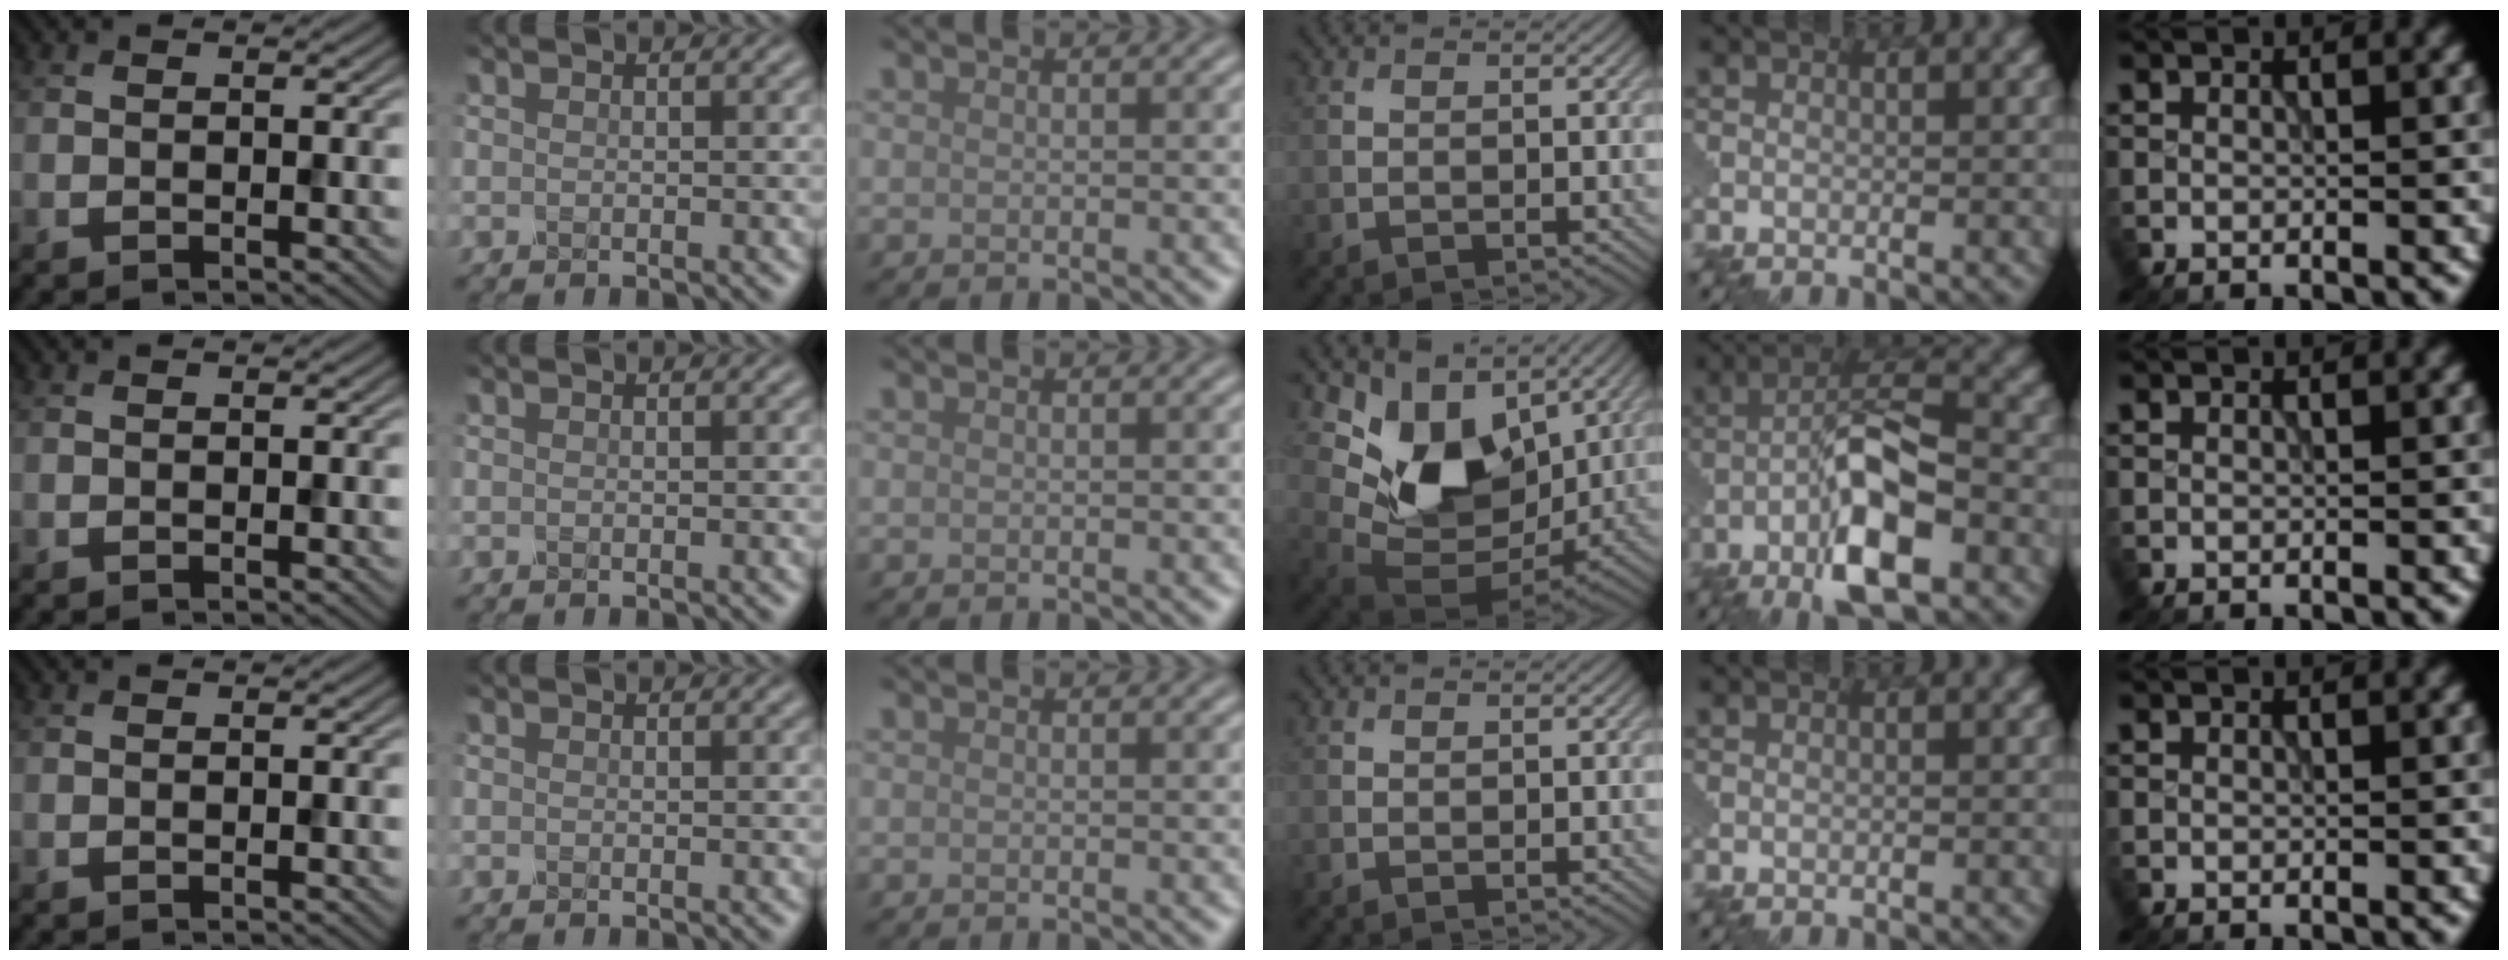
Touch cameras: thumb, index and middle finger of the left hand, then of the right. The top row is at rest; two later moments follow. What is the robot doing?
{"motion": "insert", "object": "pin"}